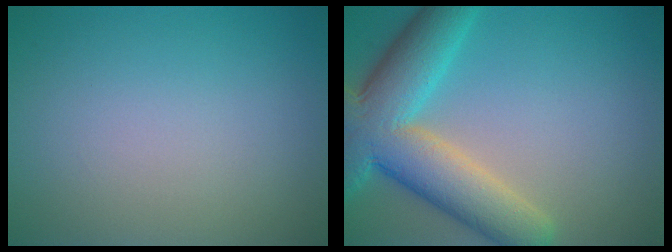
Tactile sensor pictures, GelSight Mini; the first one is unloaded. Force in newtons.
{"total": 10.0, "press": 10.0, "slide": 0.6}